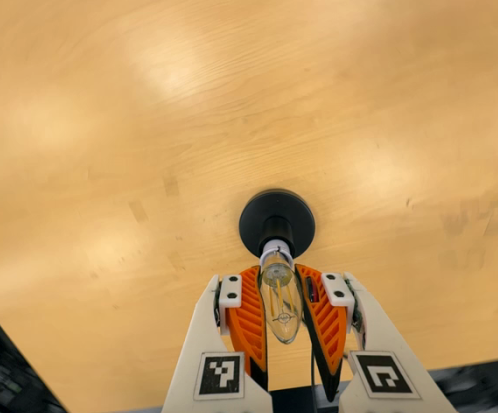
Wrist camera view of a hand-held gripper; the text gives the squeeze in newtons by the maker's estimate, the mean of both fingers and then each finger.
{"total": 19.8, "left": 18.9, "right": 20.6}